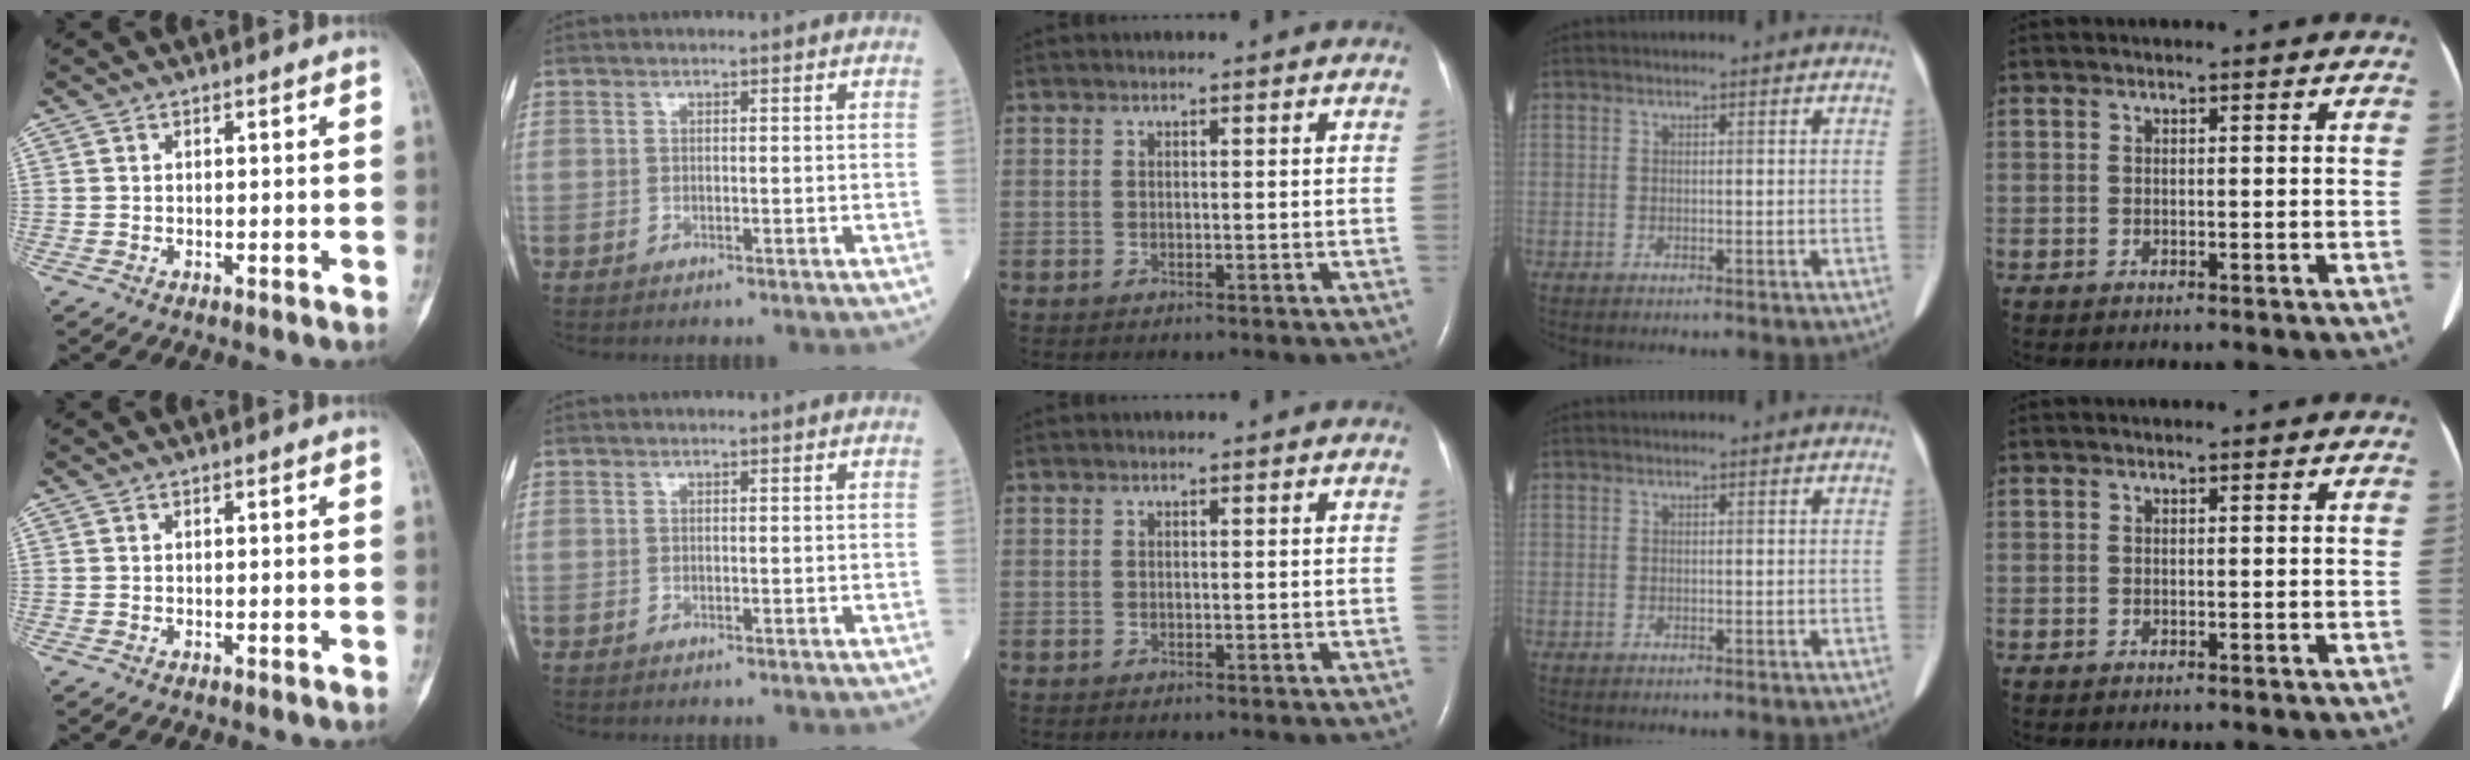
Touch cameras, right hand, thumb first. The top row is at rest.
{}